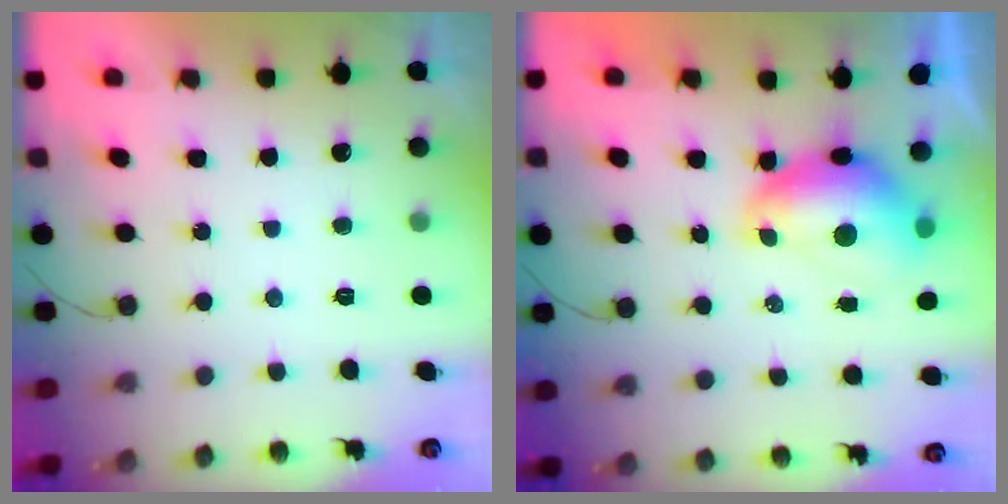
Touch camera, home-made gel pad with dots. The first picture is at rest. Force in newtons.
{"total": 8.1, "press": 8.0, "slide": 1.0}